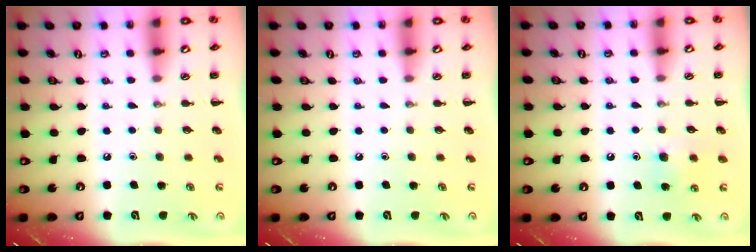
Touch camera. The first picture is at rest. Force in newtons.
{"total": 0.0}
{"total": 6.2, "press": 5.9, "slide": 1.9}